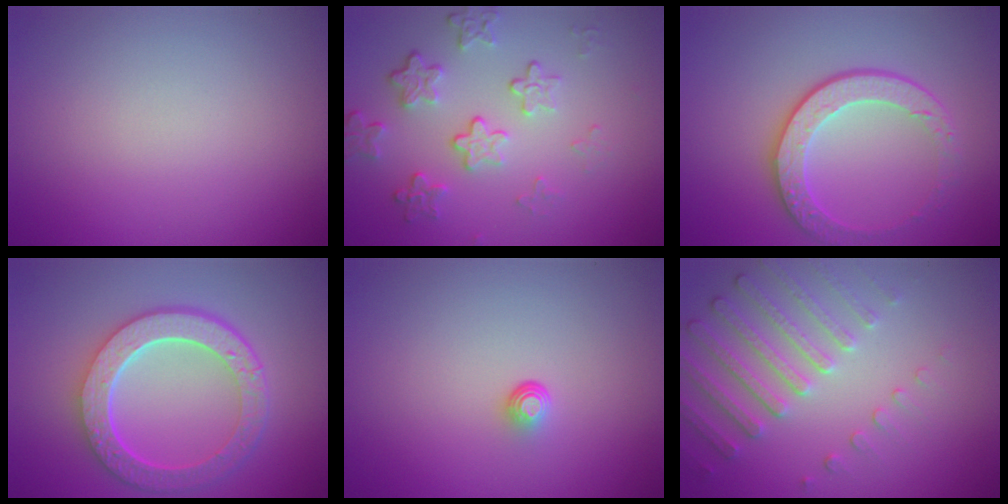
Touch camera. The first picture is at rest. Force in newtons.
{"total": 4.2, "press": 3.1, "slide": 2.9}
{"total": 3.9, "press": 3.4, "slide": 1.7}
{"total": 6.8, "press": 5.1, "slide": 4.5}
{"total": 1.0, "press": 0.6, "slide": 0.8}
{"total": 4.9, "press": 3.6, "slide": 3.3}